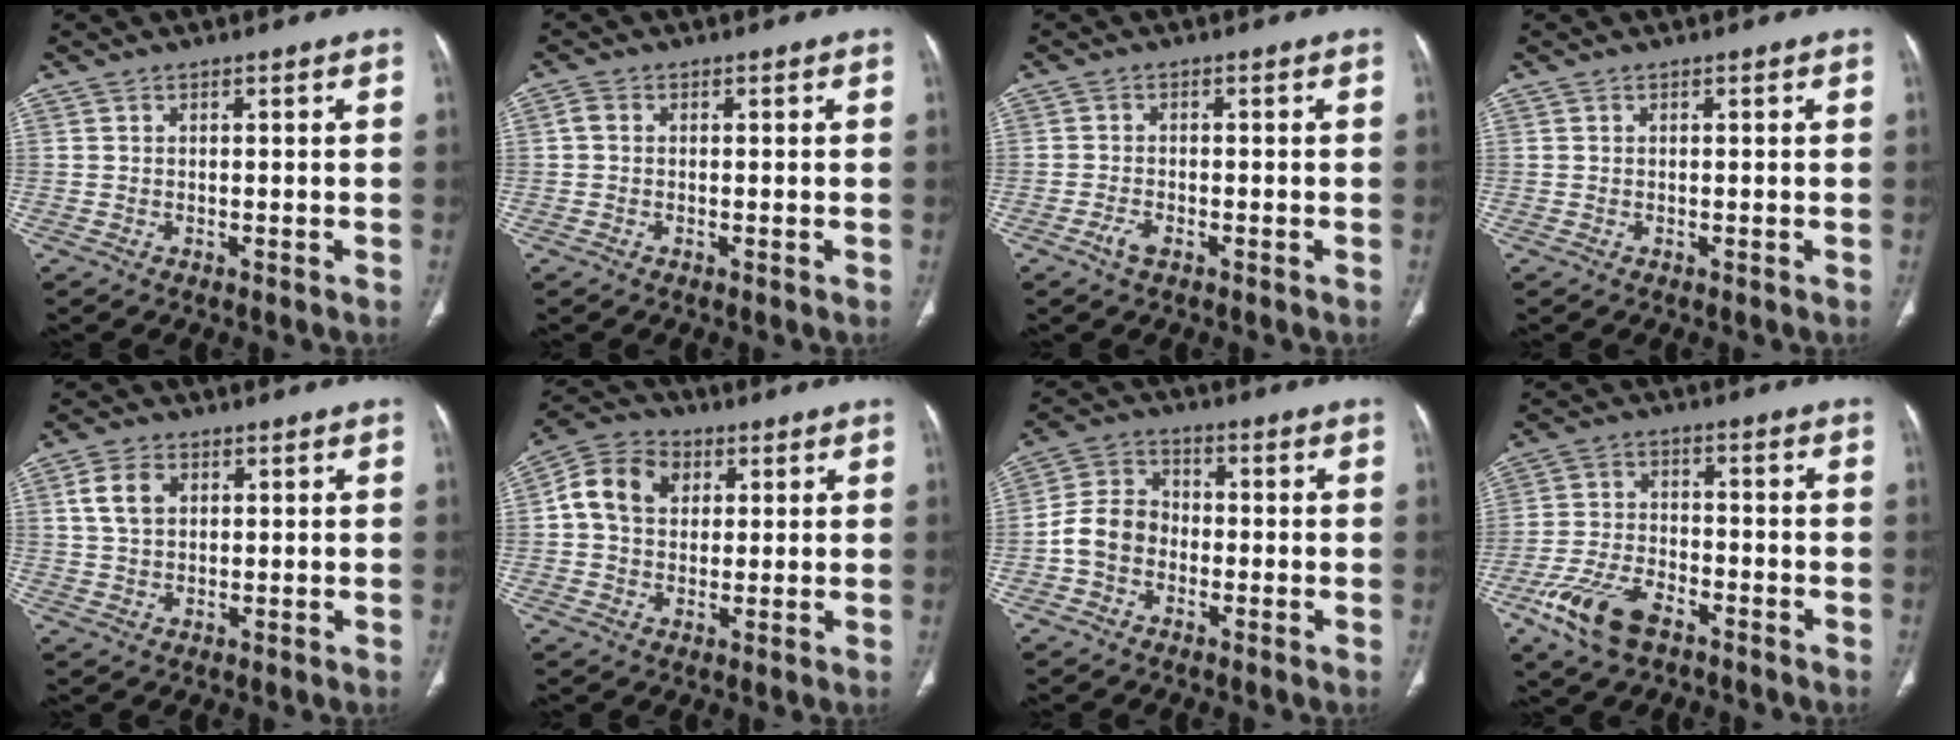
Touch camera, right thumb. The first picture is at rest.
{"total": 1.5, "force": [0.1, 1.2, 0.9], "torque": [-0.015, 0.004, 0.000]}
{"total": 2.3, "force": [-1.4, 1.0, 1.5], "torque": [-0.036, 0.005, -0.028]}
{"total": 0.0}
{"total": 5.6, "force": [1.8, 3.9, 3.6], "torque": [-0.061, 0.001, 0.034]}
{"total": 10.2, "force": [2.5, 8.0, 5.8], "torque": [-0.088, 0.012, 0.036]}
{"total": 7.8, "force": [-2.0, 6.3, 4.2], "torque": [-0.067, 0.031, -0.050]}
{"total": 11.2, "force": [-6.5, 5.6, 7.2], "torque": [-0.146, 0.015, -0.124]}